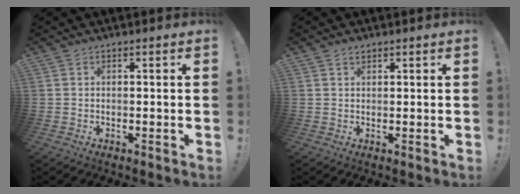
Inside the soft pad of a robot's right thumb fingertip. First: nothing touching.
{"total": 1.2, "force": [1.0, 0.5, 0.4], "torque": [-0.003, -0.006, 0.019]}